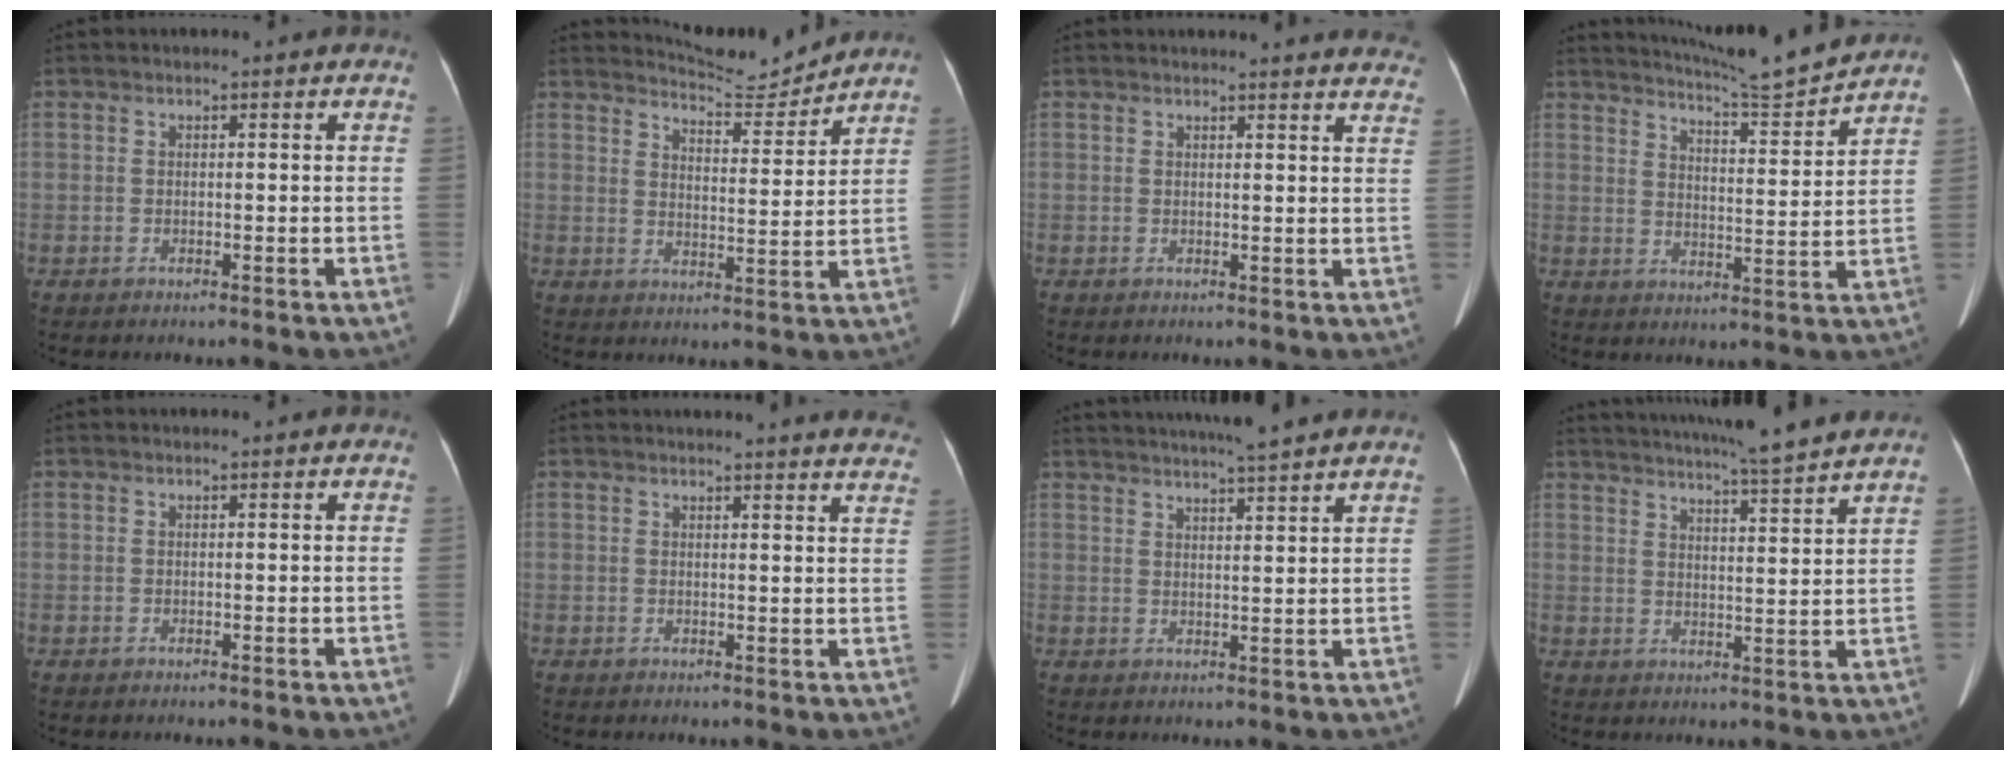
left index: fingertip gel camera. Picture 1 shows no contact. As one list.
[{"total": 7.1, "force": [7.0, -0.5, -0.4], "torque": [-0.007, -0.015, 0.109]}, {"total": 14.7, "force": [14.2, 1.5, 3.3], "torque": [-0.021, -0.044, 0.135]}, {"total": 10.7, "force": [10.4, -1.6, 2.2], "torque": [-0.044, -0.024, 0.158]}, {"total": 0.0}, {"total": 15.5, "force": [15.0, 1.0, 3.7], "torque": [-0.031, -0.055, 0.146]}, {"total": 10.1, "force": [9.1, -1.1, 4.2], "torque": [-0.070, 0.009, 0.126]}, {"total": 14.7, "force": [13.4, -1.2, 6.1], "torque": [-0.106, -0.014, 0.185]}]